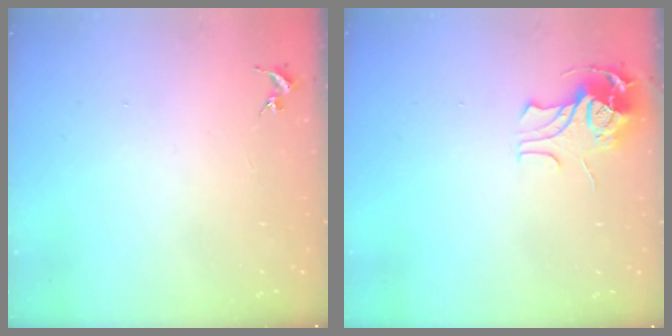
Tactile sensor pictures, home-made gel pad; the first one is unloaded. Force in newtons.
{"total": 9.9, "press": 9.9, "slide": 1.2}